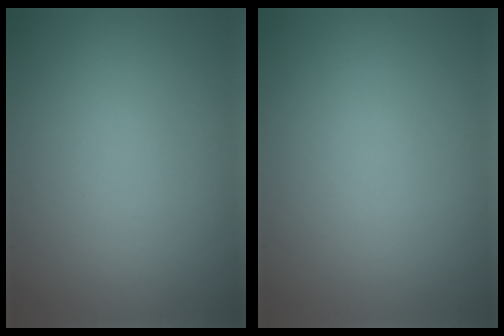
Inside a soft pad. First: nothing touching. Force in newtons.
{"total": 0.0}